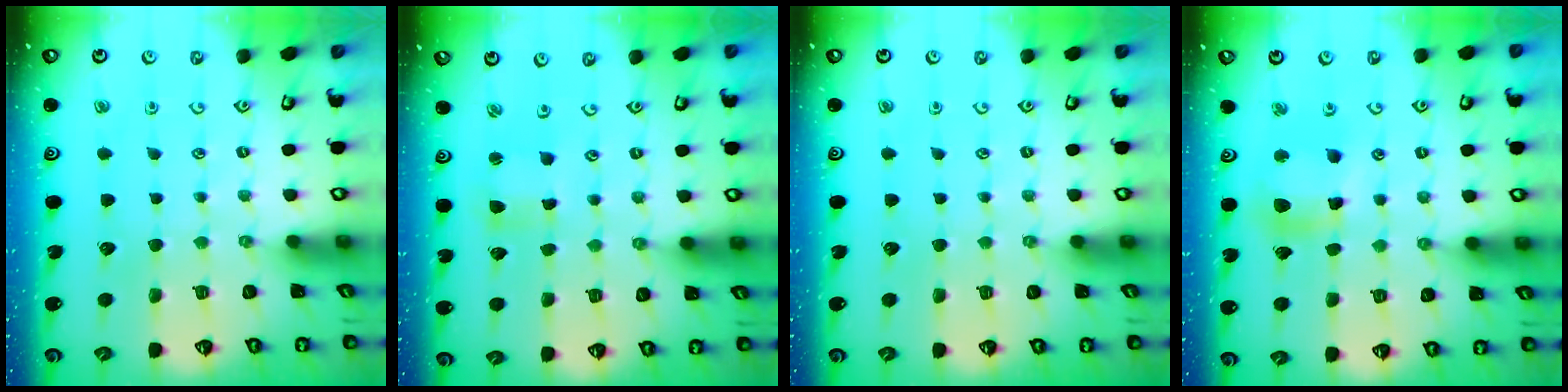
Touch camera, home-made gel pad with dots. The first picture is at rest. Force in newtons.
{"total": 2.4, "press": 2.3, "slide": 0.4}
{"total": 0.0}
{"total": 10.9, "press": 10.8, "slide": 1.5}